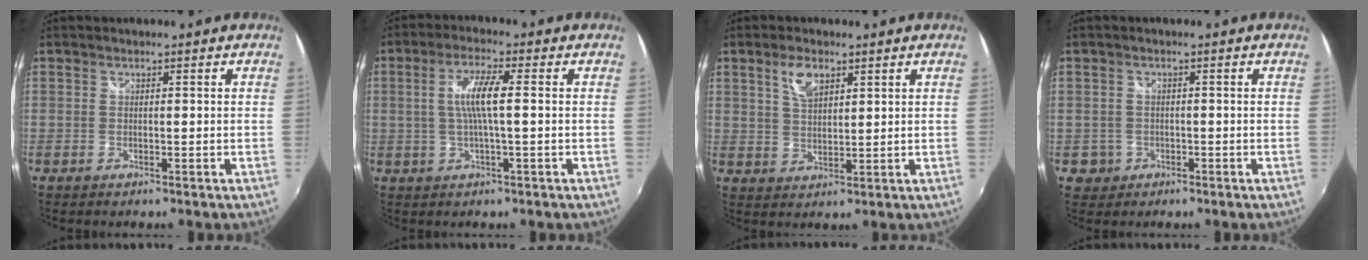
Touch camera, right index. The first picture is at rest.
{"total": 6.7, "force": [0.4, 0.6, 6.6], "torque": [-0.126, 0.002, 0.010]}
{"total": 5.2, "force": [2.8, 2.4, 3.6], "torque": [-0.063, 0.006, 0.054]}
{"total": 3.2, "force": [-0.8, 3.1, 0.3], "torque": [-0.012, 0.008, -0.006]}